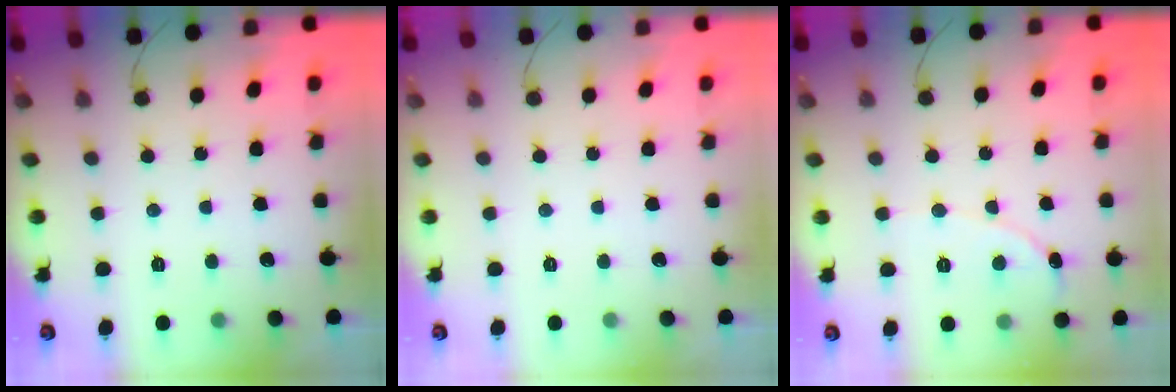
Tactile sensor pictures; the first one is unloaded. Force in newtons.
{"total": 0.0}
{"total": 2.1, "press": 2.1, "slide": 0.2}